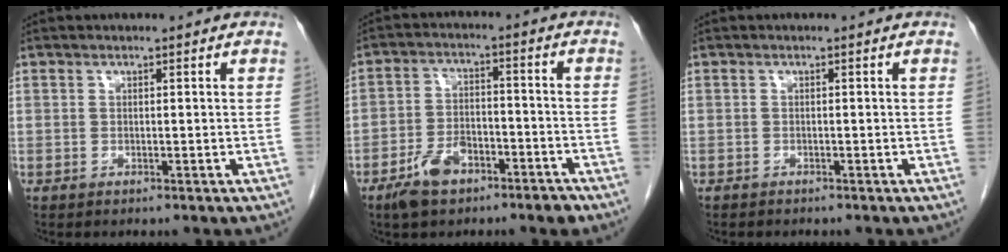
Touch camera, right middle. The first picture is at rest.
{"total": 7.6, "force": [-5.0, 3.5, 4.5], "torque": [-0.090, 0.009, -0.084]}
{"total": 1.5, "force": [-1.3, 0.6, 0.4], "torque": [-0.014, -0.002, -0.017]}